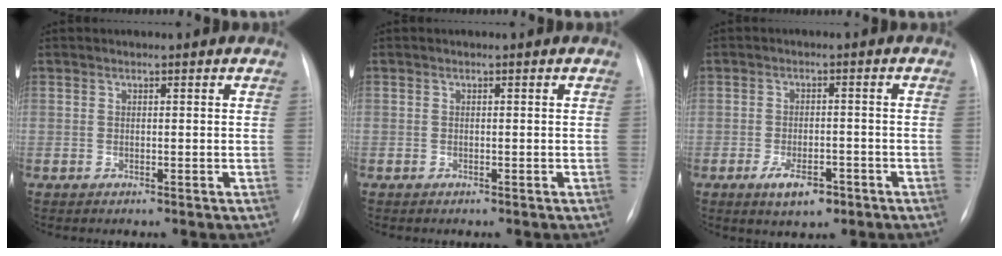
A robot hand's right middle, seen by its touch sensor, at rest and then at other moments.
{"total": 0.0}
{"total": 4.9, "force": [-2.7, 2.1, 3.4], "torque": [-0.061, -0.001, -0.039]}